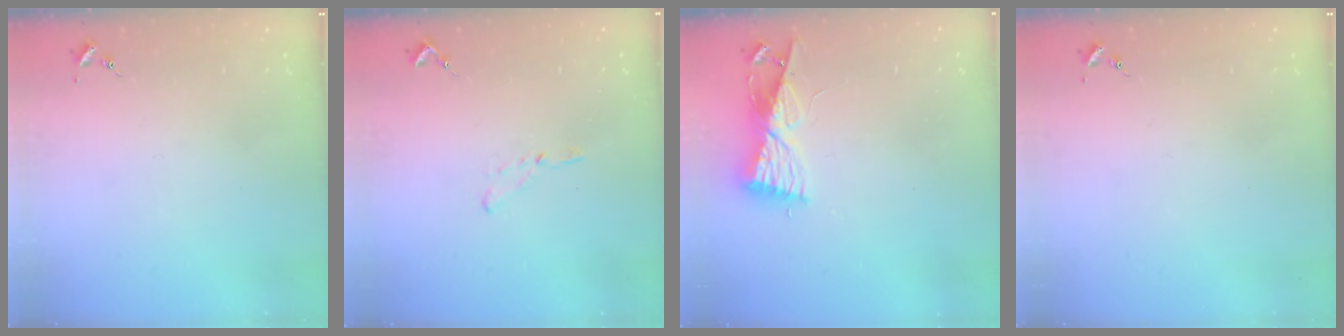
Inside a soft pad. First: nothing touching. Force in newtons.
{"total": 3.4, "press": 3.4, "slide": 0.3}
{"total": 9.0, "press": 9.0, "slide": 0.8}
{"total": 0.0}